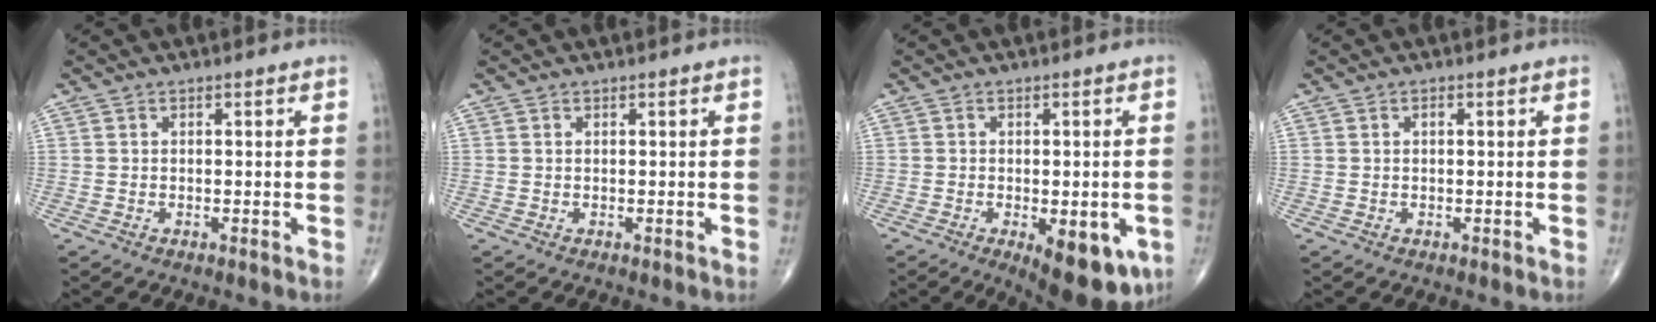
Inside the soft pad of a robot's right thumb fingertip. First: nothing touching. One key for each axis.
{"total": 0.0}
{"total": 11.9, "fx": -4.5, "fy": 5.1, "fz": 9.7, "tx": -0.111, "ty": -0.006, "tz": -0.050}
{"total": 0.6, "fx": 0.2, "fy": 0.3, "fz": 0.5, "tx": -0.010, "ty": 0.000, "tz": 0.003}